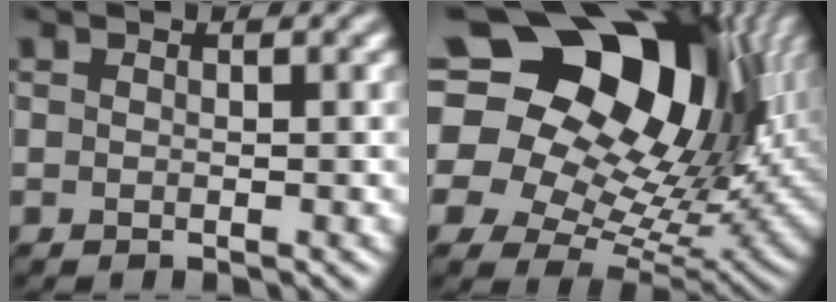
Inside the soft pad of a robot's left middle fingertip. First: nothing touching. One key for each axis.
{"total": 19.8, "fx": 8.1, "fy": 13.2, "fz": 12.3, "tx": -0.236, "ty": 0.051, "tz": 0.135}